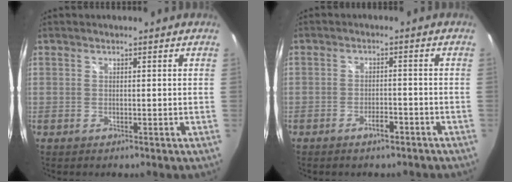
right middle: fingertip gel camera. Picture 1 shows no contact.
{"total": 3.1, "force": [-2.4, 1.2, 1.6], "torque": [-0.034, 0.001, -0.033]}